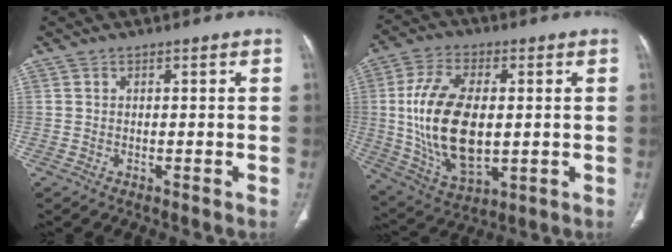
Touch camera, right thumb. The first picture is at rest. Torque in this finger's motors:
{"motor_torque": [-0.66, 2.28, 2.07, 0.13, 0.23]}